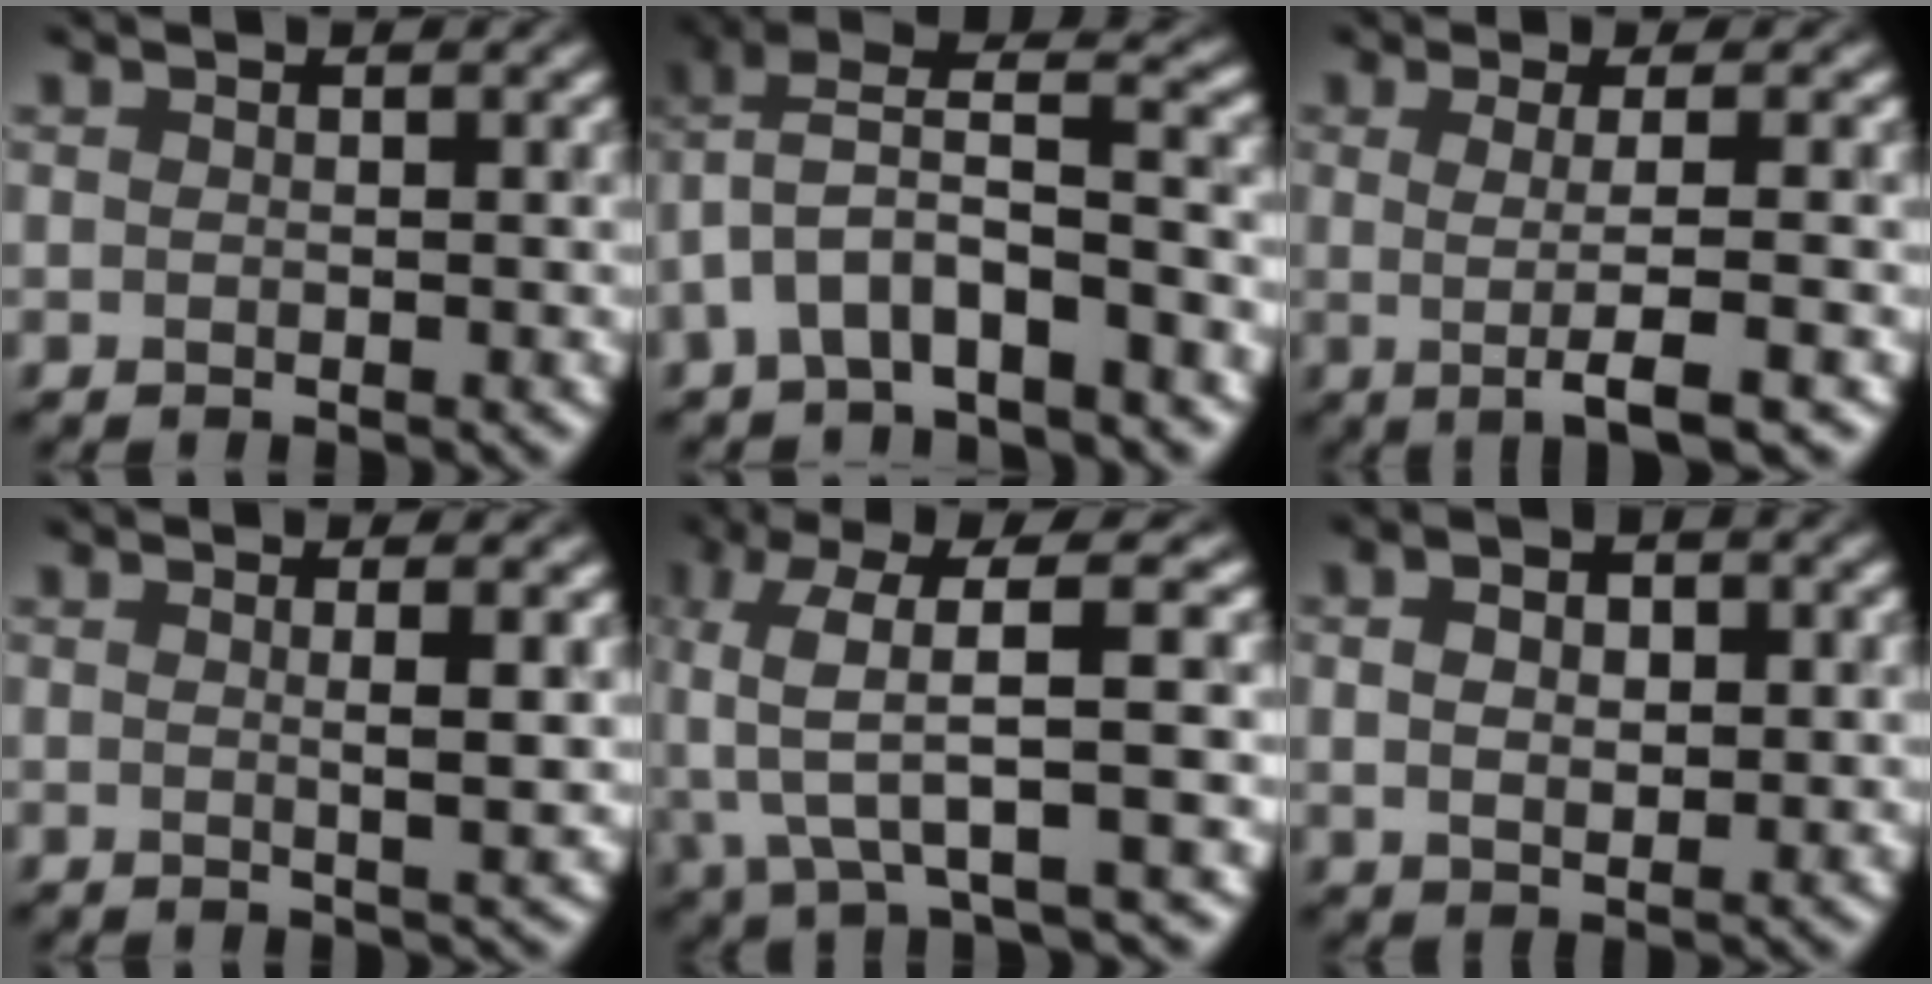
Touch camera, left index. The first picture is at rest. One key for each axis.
{"total": 6.2, "fx": -2.1, "fy": 2.6, "fz": 5.3, "tx": -0.100, "ty": 0.019, "tz": -0.043}
{"total": 4.3, "fx": -0.3, "fy": 0.9, "fz": 4.2, "tx": -0.064, "ty": -0.004, "tz": -0.008}
{"total": 2.7, "fx": 0.5, "fy": 0.6, "fz": 2.6, "tx": -0.034, "ty": 0.001, "tz": 0.002}
{"total": 7.1, "fx": -0.1, "fy": 1.5, "fz": 7.0, "tx": -0.140, "ty": 0.017, "tz": -0.006}
{"total": 4.1, "fx": 0.9, "fy": 2.4, "fz": 3.2, "tx": -0.051, "ty": 0.010, "tz": 0.010}